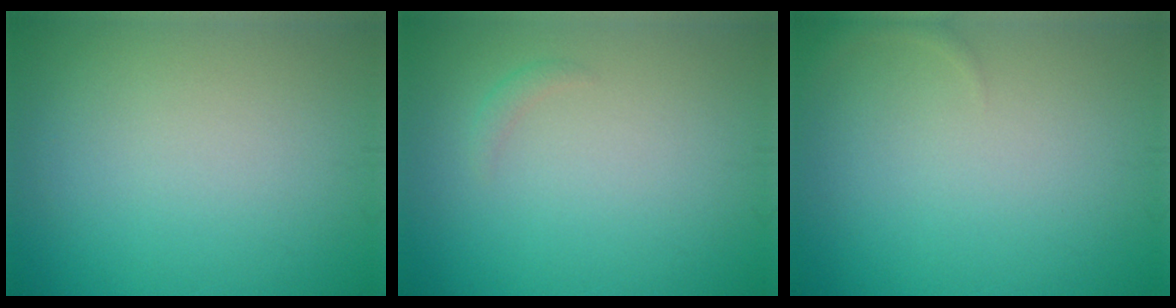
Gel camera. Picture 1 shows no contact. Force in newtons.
{"total": 0.8, "press": 0.8, "slide": 0.0}
{"total": 0.7, "press": 0.7, "slide": 0.1}